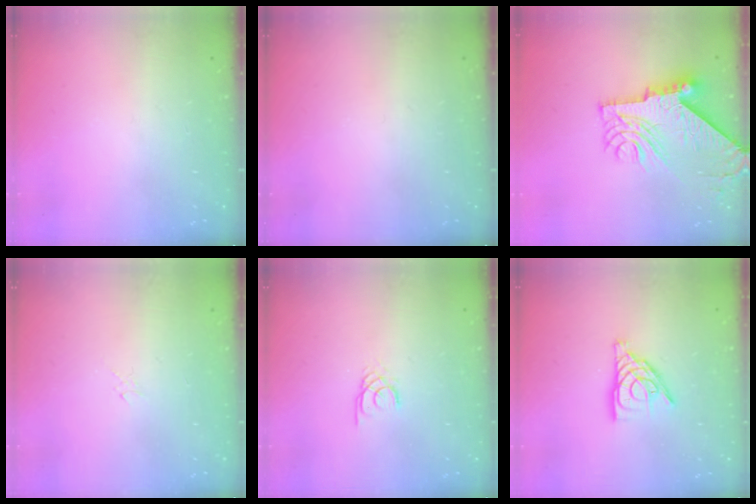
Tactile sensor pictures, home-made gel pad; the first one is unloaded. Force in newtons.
{"total": 0.0}
{"total": 11.9, "press": 11.9, "slide": 1.2}
{"total": 1.3, "press": 1.3, "slide": 0.1}
{"total": 1.6, "press": 1.6, "slide": 0.2}
{"total": 10.4, "press": 10.4, "slide": 1.2}